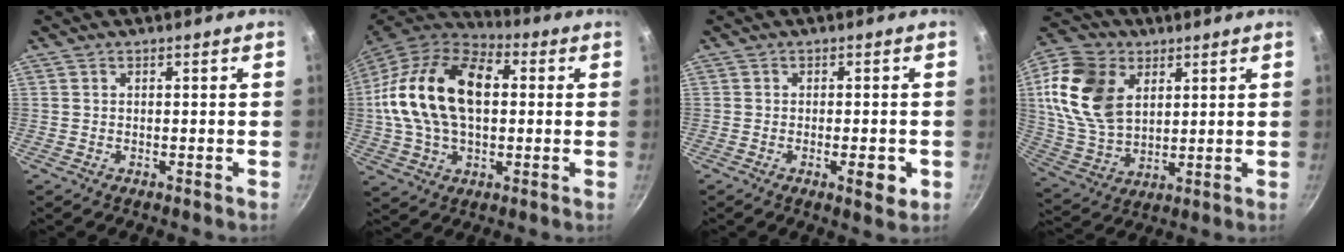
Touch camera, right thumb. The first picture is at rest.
{"total": 23.0, "force": [2.7, 14.3, 17.8], "torque": [-0.318, 0.031, 0.035]}
{"total": 4.8, "force": [-1.5, 1.7, 4.2], "torque": [-0.052, 0.004, -0.019]}
{"total": 17.4, "force": [5.2, 12.0, 11.4], "torque": [-0.201, -0.015, 0.105]}